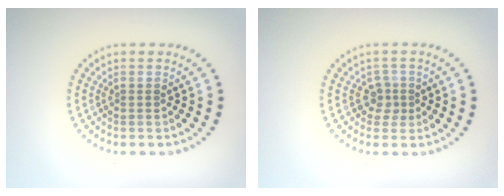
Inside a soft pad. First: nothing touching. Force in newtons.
{"total": 1.6, "press": 1.3, "slide": 1.0}